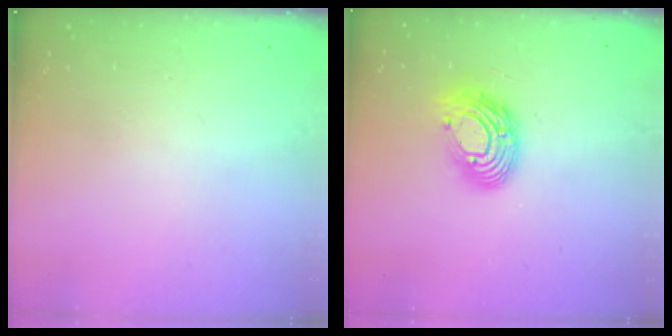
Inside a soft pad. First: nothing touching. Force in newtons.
{"total": 12.4, "press": 12.4, "slide": 1.0}